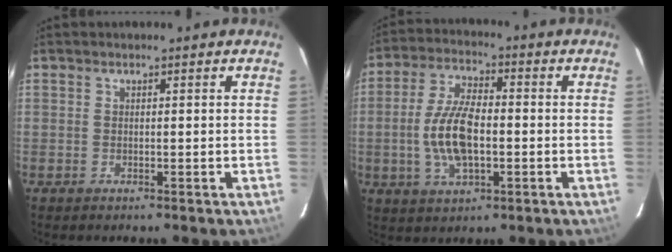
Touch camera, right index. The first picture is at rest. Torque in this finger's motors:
{"motor_torque": [0.40, 0.10, 0.21, 0.14]}